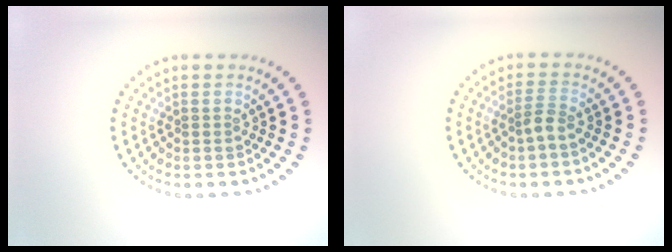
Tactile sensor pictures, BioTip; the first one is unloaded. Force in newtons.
{"total": 1.3, "press": 1.0, "slide": 0.8}